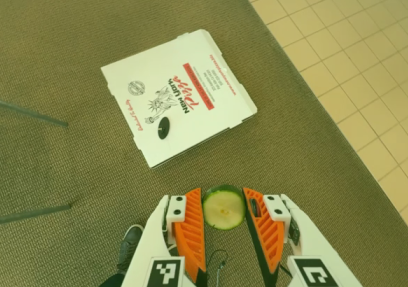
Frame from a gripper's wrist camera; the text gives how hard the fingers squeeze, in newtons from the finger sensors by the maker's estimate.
{"total": 7.3, "left": 7.4, "right": 7.2}